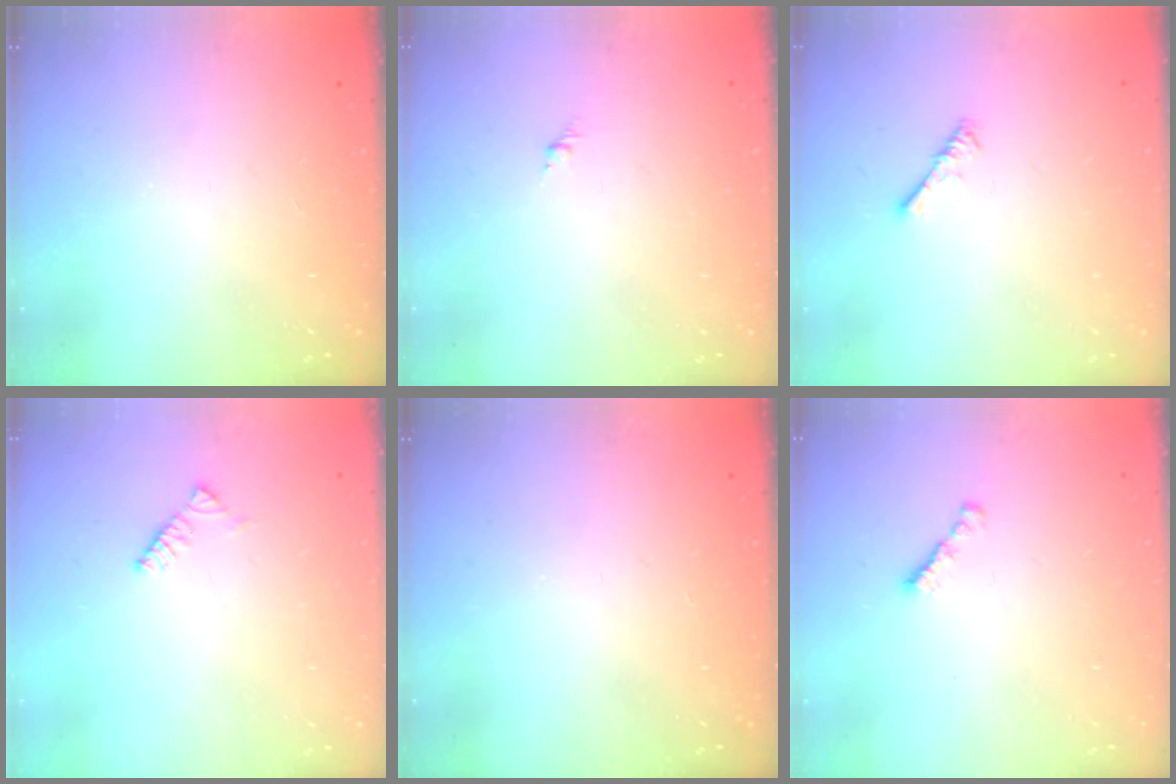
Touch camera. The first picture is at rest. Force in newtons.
{"total": 1.3, "press": 1.2, "slide": 0.5}
{"total": 0.9, "press": 0.9, "slide": 0.3}
{"total": 2.9, "press": 2.9, "slide": 0.5}
{"total": 0.0}
{"total": 1.0, "press": 0.8, "slide": 0.5}